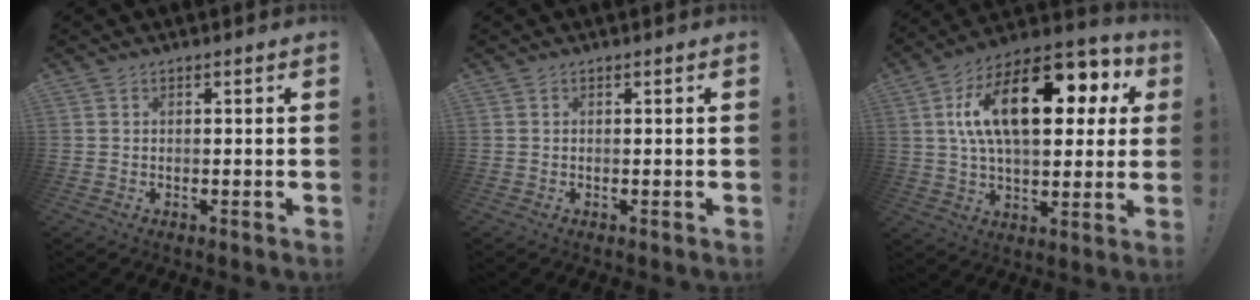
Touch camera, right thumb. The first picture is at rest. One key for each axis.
{"total": 0.0}
{"total": 23.7, "fx": 6.7, "fy": 11.0, "fz": 19.9, "tx": -0.324, "ty": -0.024, "tz": 0.106}